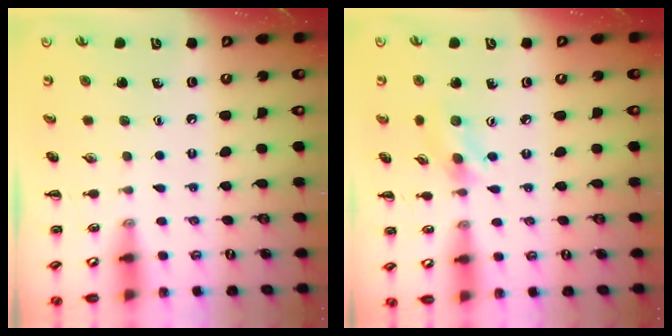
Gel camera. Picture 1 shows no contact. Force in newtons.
{"total": 2.9, "press": 2.9, "slide": 0.7}